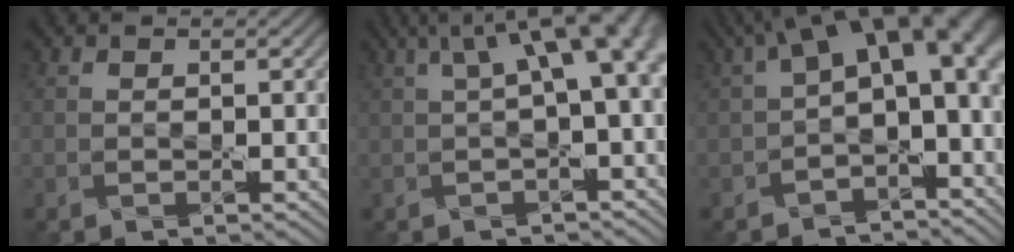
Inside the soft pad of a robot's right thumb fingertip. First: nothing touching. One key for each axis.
{"total": 8.8, "fx": 2.3, "fy": 2.8, "fz": 8.0, "tx": -0.111, "ty": 0.019, "tz": 0.039}
{"total": 12.2, "fx": 1.8, "fy": 6.3, "fz": 10.3, "tx": -0.155, "ty": -0.006, "tz": 0.035}